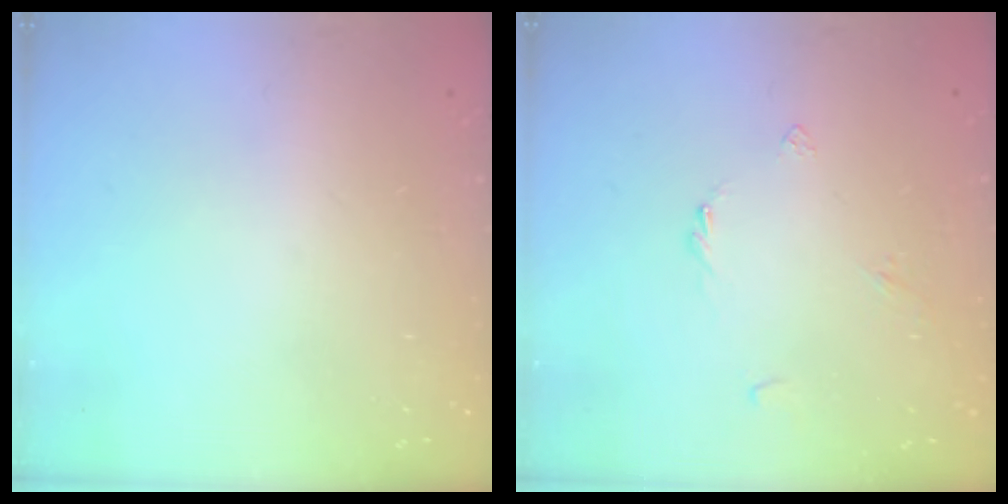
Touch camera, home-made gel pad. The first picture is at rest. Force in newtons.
{"total": 2.4, "press": 2.4, "slide": 0.5}